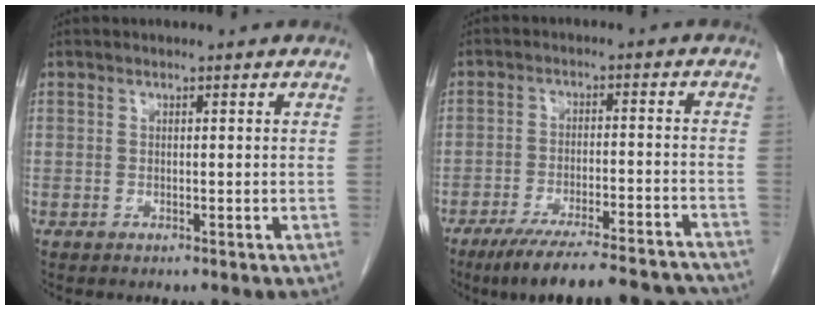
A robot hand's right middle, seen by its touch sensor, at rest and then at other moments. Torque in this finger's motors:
{"motor_torque": [1.08, -1.06, 0.13, 0.12]}